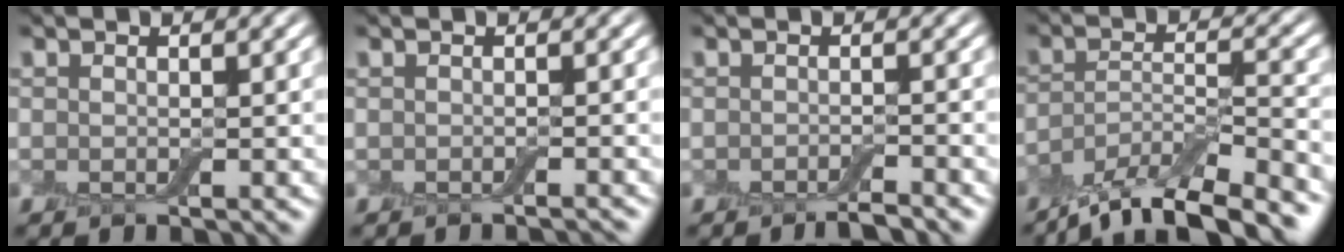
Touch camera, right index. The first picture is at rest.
{"total": 0.9, "force": [-0.8, 0.0, 0.4], "torque": [-0.003, -0.004, -0.012]}
{"total": 1.7, "force": [-1.4, 0.2, 0.9], "torque": [-0.009, -0.002, -0.024]}
{"total": 9.2, "force": [-7.5, 2.2, 4.7], "torque": [-0.077, -0.008, -0.129]}